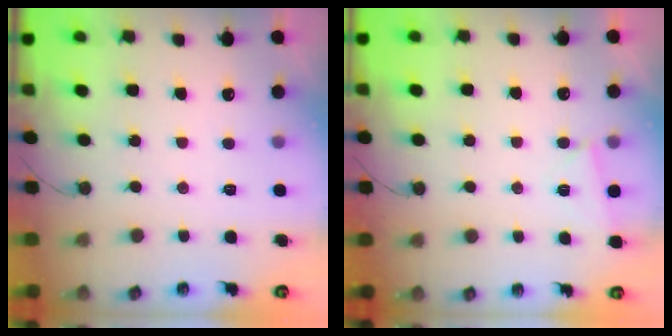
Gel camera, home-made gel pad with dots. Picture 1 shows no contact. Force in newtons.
{"total": 2.7, "press": 2.7, "slide": 0.3}